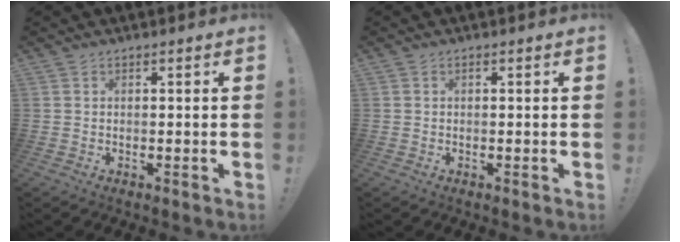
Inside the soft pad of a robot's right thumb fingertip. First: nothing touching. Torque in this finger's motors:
{"motor_torque": [0.13, 0.05, 0.22, -0.04, -0.01]}